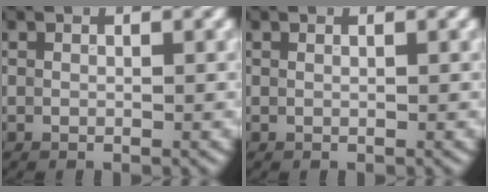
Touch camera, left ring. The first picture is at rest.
{"total": 0.0}